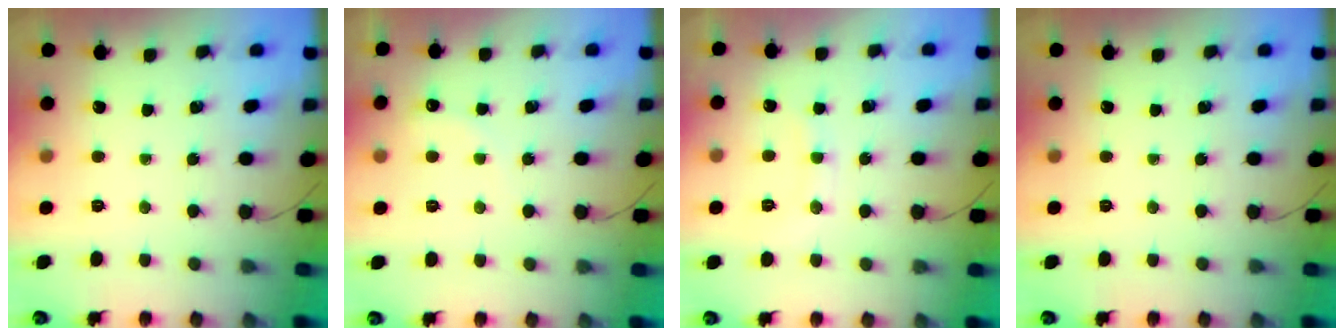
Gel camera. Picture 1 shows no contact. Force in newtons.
{"total": 3.0, "press": 2.9, "slide": 0.8}
{"total": 7.3, "press": 7.2, "slide": 0.9}
{"total": 0.0}